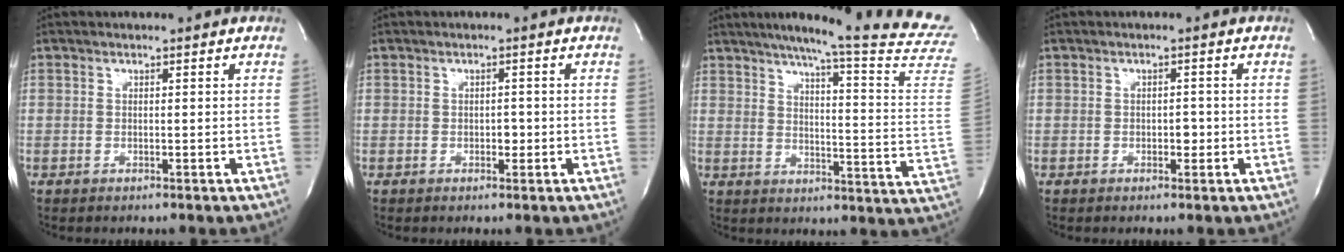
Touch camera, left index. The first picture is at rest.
{"total": 1.2, "force": [-0.5, 0.7, 0.8], "torque": [-0.010, -0.002, -0.007]}
{"total": 24.6, "force": [21.7, -1.7, 11.5], "torque": [-0.170, -0.108, 0.257]}
{"total": 1.4, "force": [-0.5, 0.9, 1.0], "torque": [-0.012, -0.002, -0.008]}